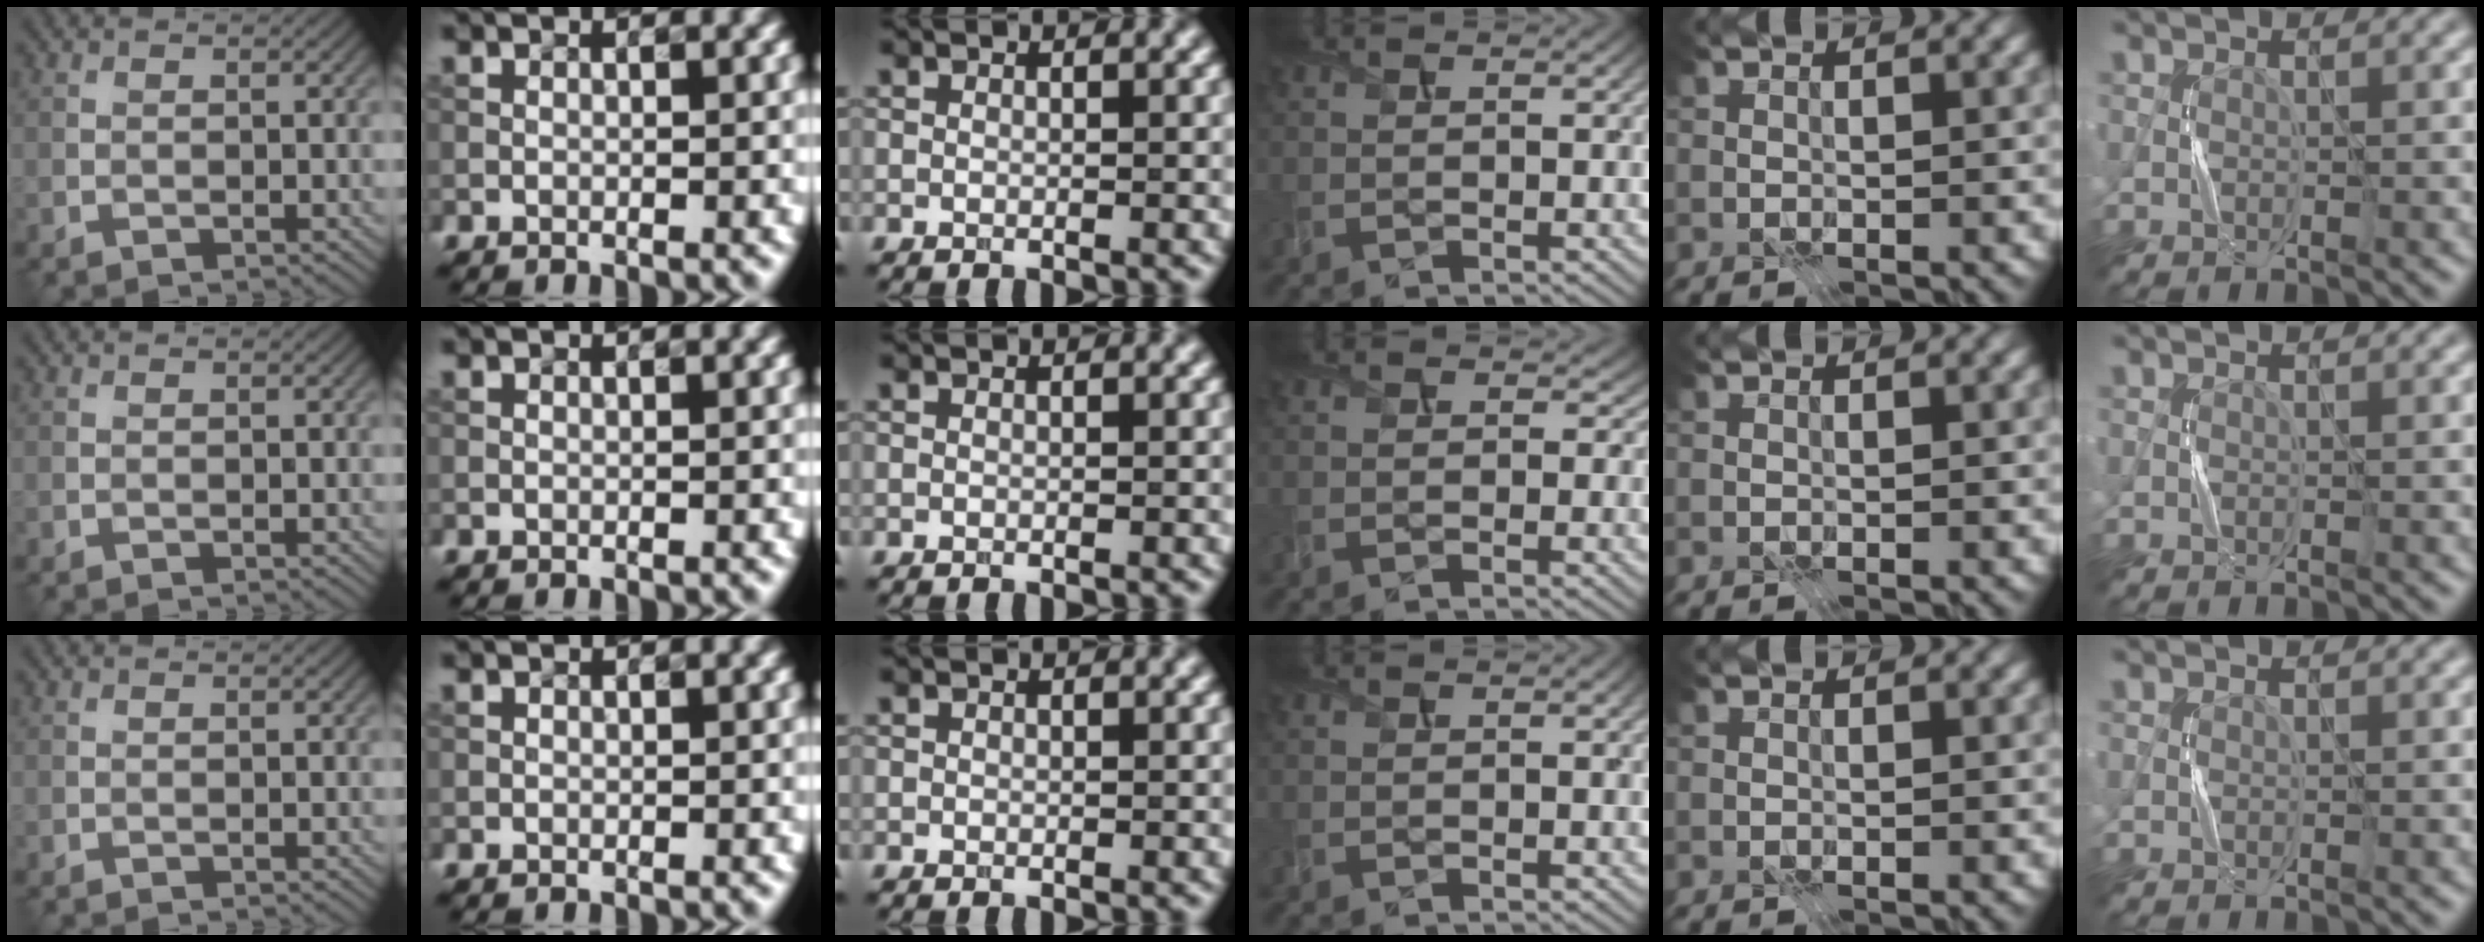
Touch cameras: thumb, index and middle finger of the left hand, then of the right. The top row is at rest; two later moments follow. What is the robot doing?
{"motion": "press", "object": "syringe"}